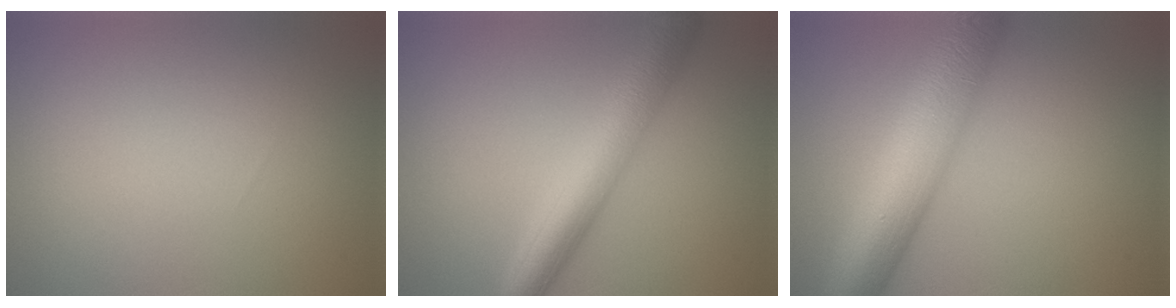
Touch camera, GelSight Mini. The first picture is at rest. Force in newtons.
{"total": 6.5, "press": 6.5, "slide": 0.2}
{"total": 10.2, "press": 10.2, "slide": 0.4}